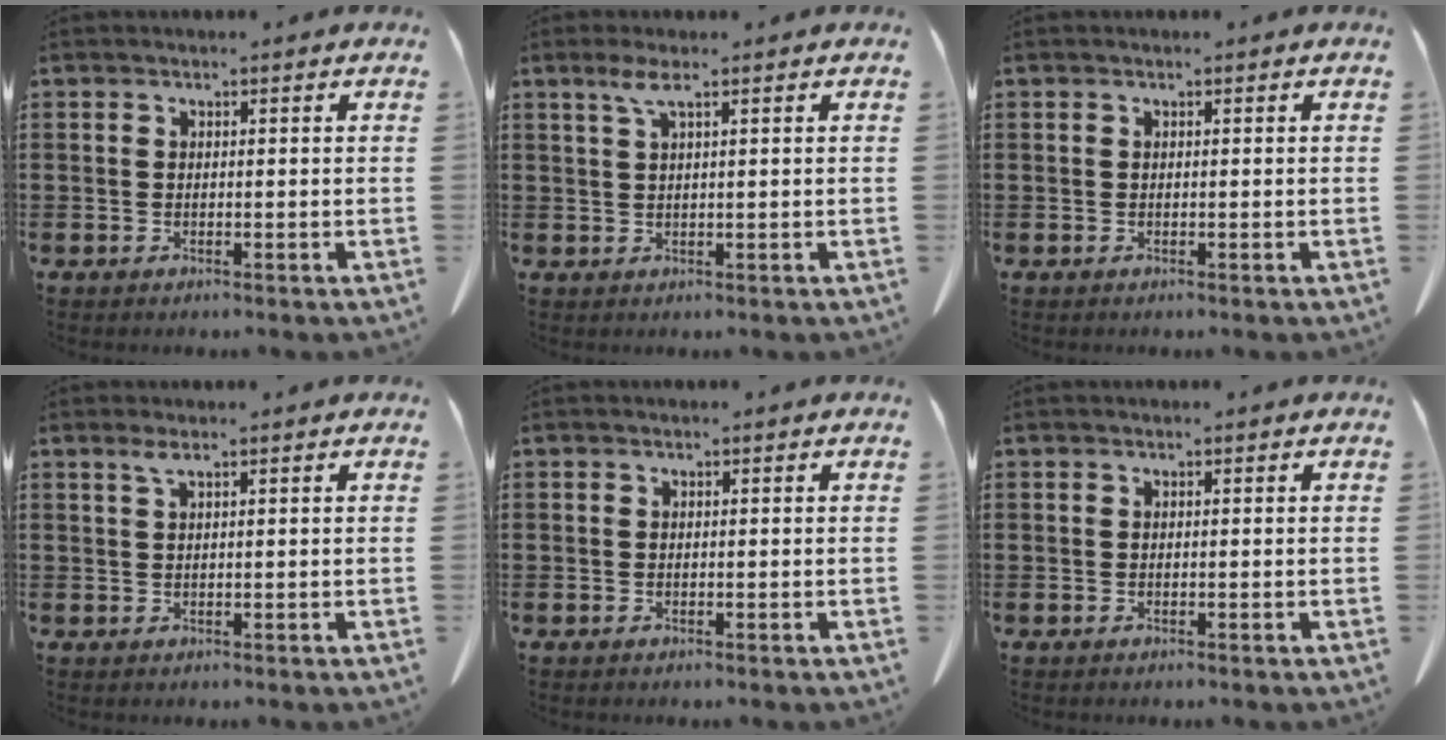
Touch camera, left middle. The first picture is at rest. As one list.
[{"total": 2.7, "force": [1.4, 0.3, 2.3], "torque": [-0.049, 0.004, 0.024]}, {"total": 0.0}, {"total": 1.6, "force": [0.9, 0.2, 1.3], "torque": [-0.029, 0.002, 0.015]}, {"total": 0.0}, {"total": 0.0}]